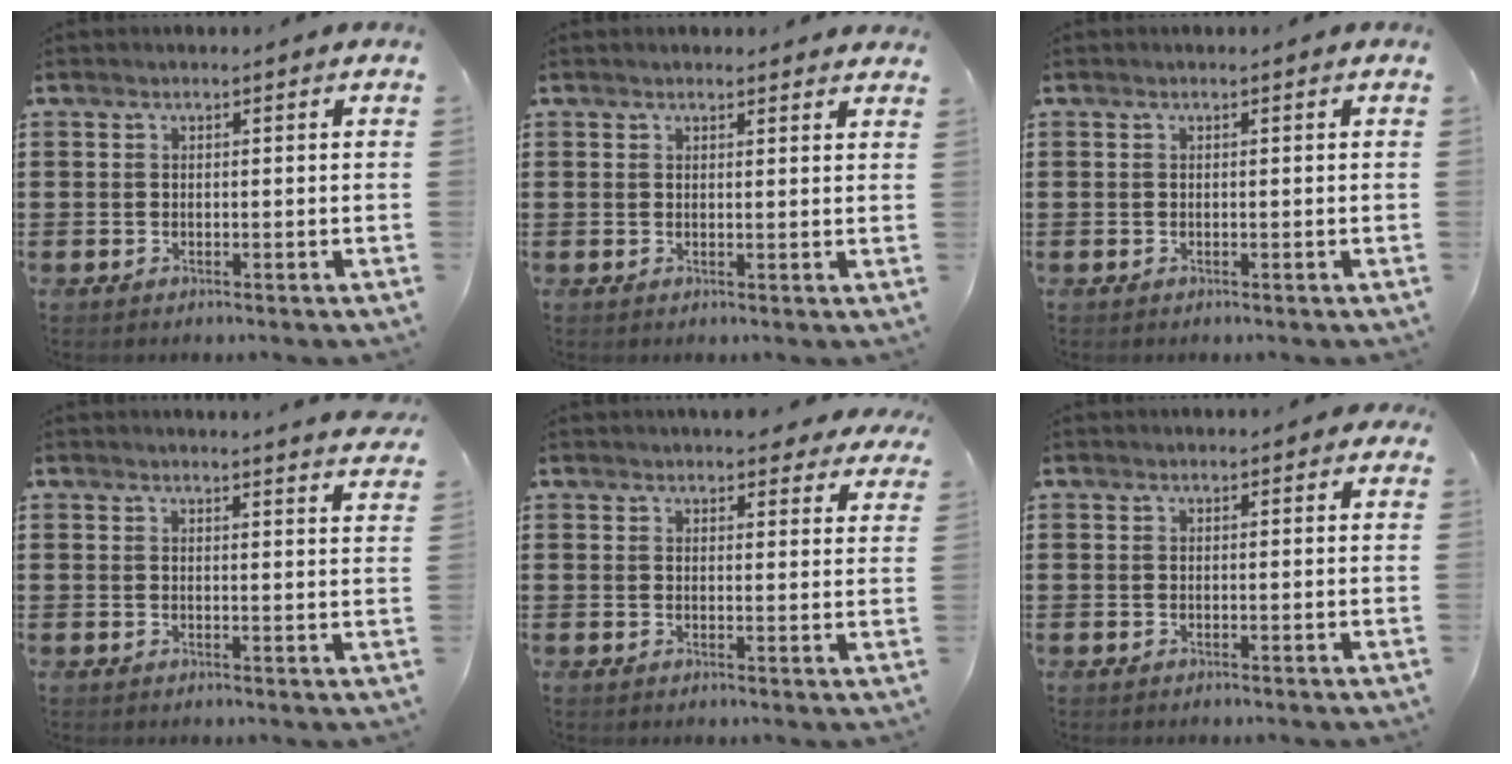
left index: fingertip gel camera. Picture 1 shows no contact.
{"total": 1.3, "force": [1.3, 0.2, 0.1], "torque": [-0.005, 0.003, 0.025]}
{"total": 0.0}
{"total": 2.5, "force": [2.4, -0.5, 0.5], "torque": [-0.007, -0.013, 0.044]}
{"total": 3.7, "force": [3.4, 1.0, 1.1], "torque": [-0.015, -0.009, 0.061]}
{"total": 0.6, "force": [0.4, 0.3, 0.4], "torque": [-0.009, 0.005, 0.007]}